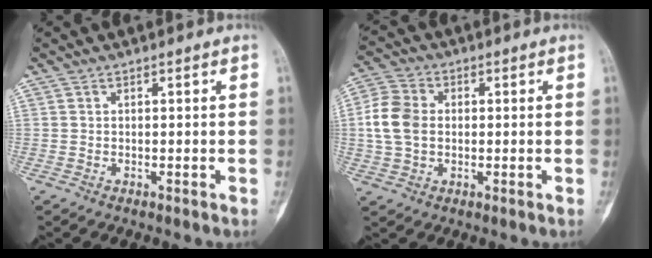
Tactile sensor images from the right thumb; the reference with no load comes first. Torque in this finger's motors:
{"motor_torque": [0.27, 0.74, 0.59, -0.20, 0.00]}